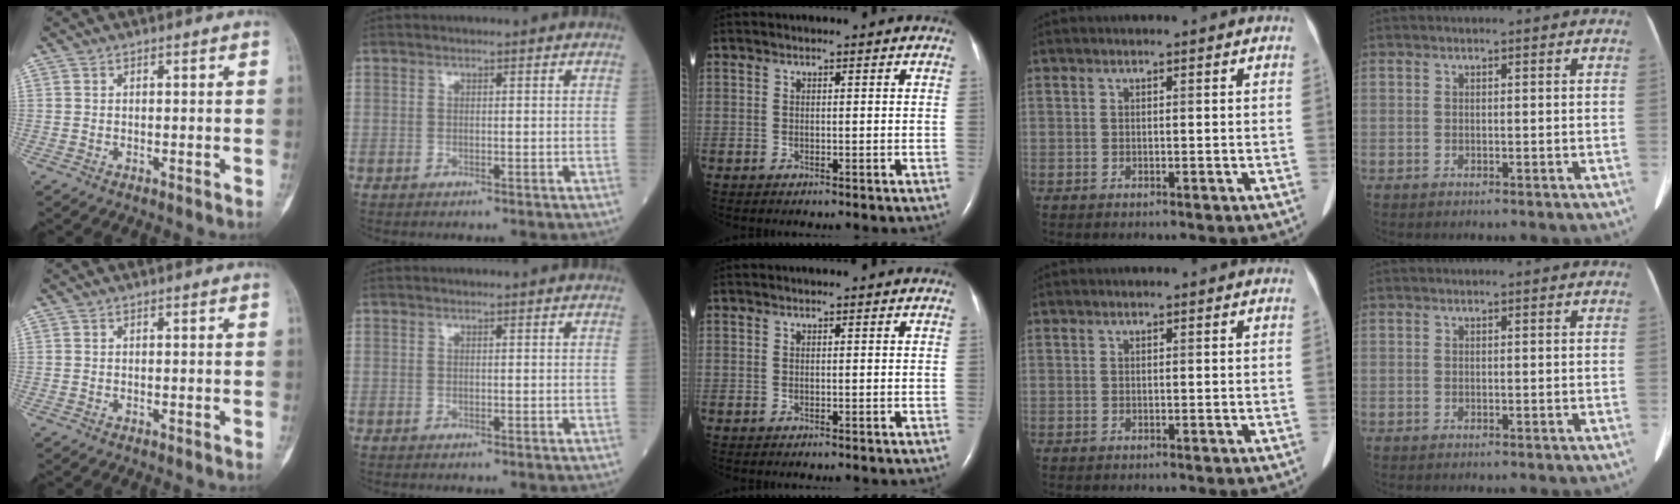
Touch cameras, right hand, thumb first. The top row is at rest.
{}